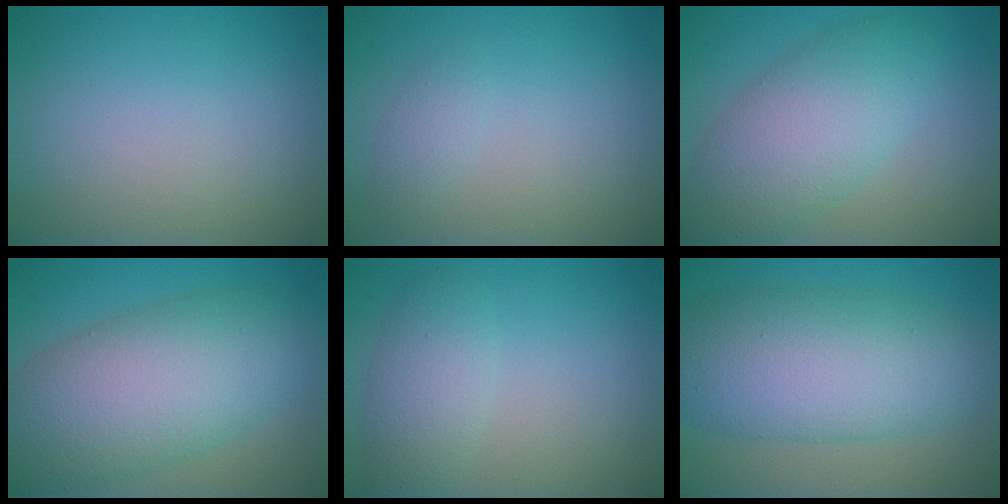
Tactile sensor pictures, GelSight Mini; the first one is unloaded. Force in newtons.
{"total": 2.3, "press": 2.3, "slide": 0.2}
{"total": 6.8, "press": 6.8, "slide": 0.1}
{"total": 10.7, "press": 10.6, "slide": 0.6}
{"total": 2.6, "press": 2.6, "slide": 0.2}
{"total": 9.9, "press": 9.9, "slide": 0.1}